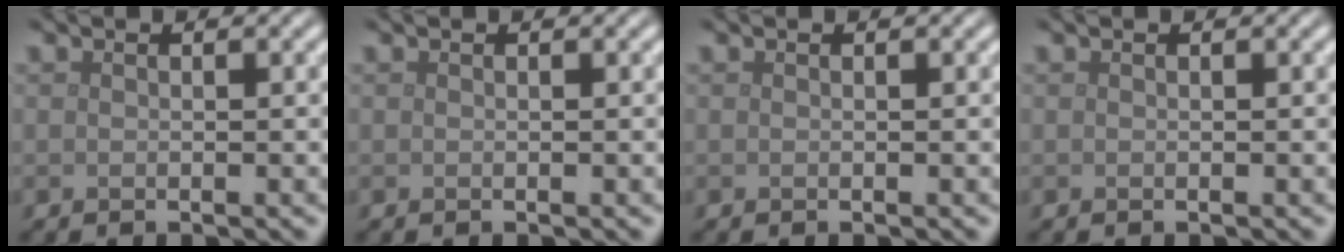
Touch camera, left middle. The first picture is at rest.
{"total": 0.0}
{"total": 0.0}
{"total": 0.0}